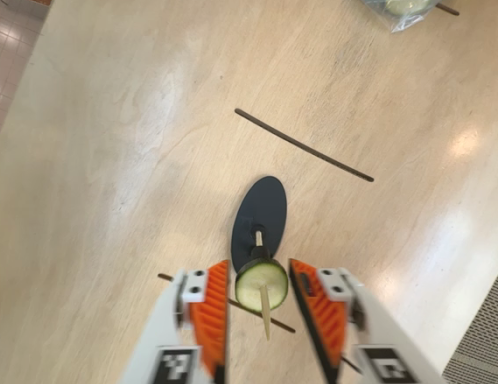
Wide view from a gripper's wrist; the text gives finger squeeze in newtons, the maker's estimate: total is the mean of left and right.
{"total": 11.1, "left": 11.1, "right": 11.1}